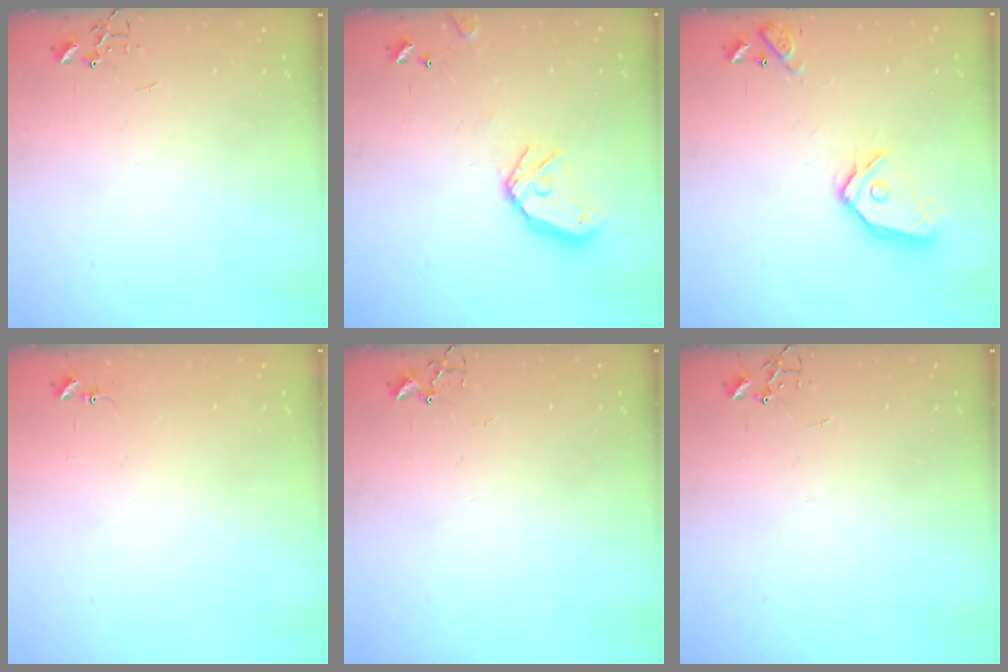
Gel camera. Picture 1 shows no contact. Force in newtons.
{"total": 13.0, "press": 12.9, "slide": 1.9}
{"total": 14.7, "press": 14.6, "slide": 2.0}
{"total": 6.8, "press": 6.7, "slide": 0.5}
{"total": 1.8, "press": 1.8, "slide": 0.2}
{"total": 0.0}